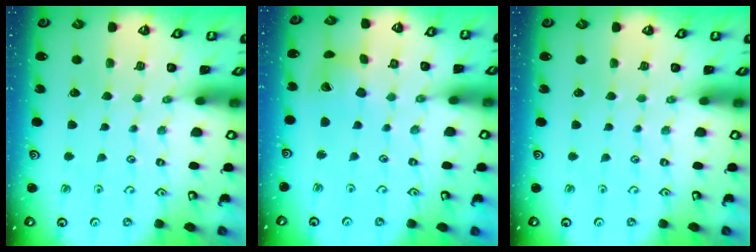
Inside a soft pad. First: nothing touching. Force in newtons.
{"total": 9.7, "press": 9.6, "slide": 1.3}
{"total": 0.0}